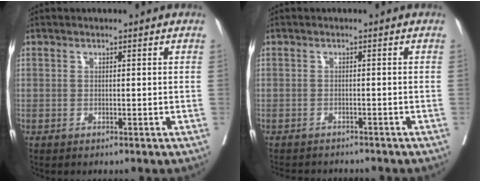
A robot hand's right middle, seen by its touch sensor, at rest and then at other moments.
{"total": 6.8, "force": [-6.3, 2.0, 1.6], "torque": [-0.018, -0.006, -0.084]}